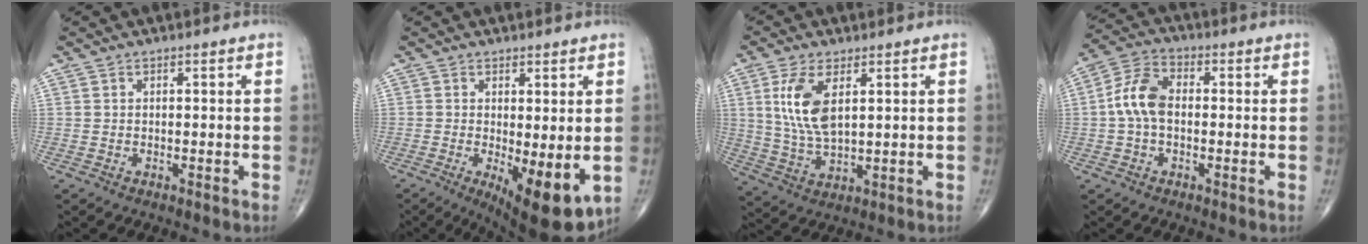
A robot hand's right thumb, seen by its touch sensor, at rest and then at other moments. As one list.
[{"total": 10.6, "force": [-2.2, 3.6, 9.8], "torque": [-0.135, -0.025, -0.022]}, {"total": 9.8, "force": [2.9, 4.4, 8.2], "torque": [-0.170, -0.013, 0.065]}, {"total": 8.1, "force": [-0.3, 5.1, 6.3], "torque": [-0.124, 0.025, -0.016]}]